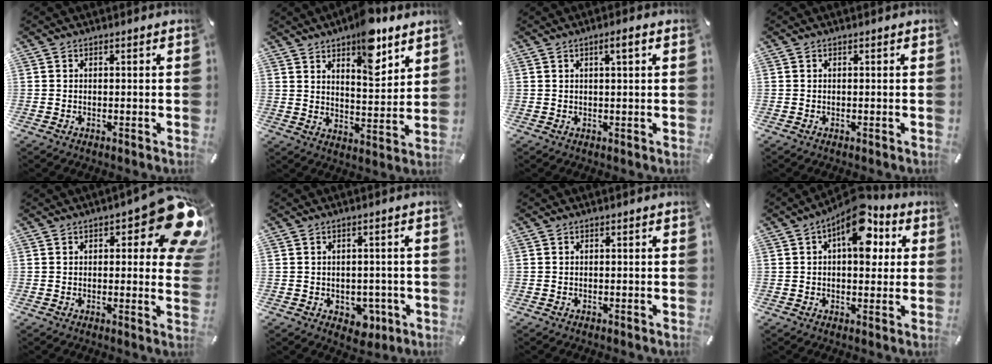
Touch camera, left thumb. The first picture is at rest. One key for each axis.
{"total": 11.7, "fx": 8.3, "fy": 4.8, "fz": 6.7, "tx": -0.084, "ty": -0.053, "tz": 0.141}
{"total": 2.8, "fx": 1.1, "fy": 0.3, "fz": 2.5, "tx": -0.050, "ty": 0.003, "tz": 0.016}
{"total": 0.0}
{"total": 15.2, "fx": 6.6, "fy": 5.5, "fz": 12.5, "tx": -0.149, "ty": -0.050, "tz": 0.108}
{"total": 4.2, "fx": -1.2, "fy": 3.5, "fz": 2.0, "tx": -0.010, "ty": -0.001, "tz": -0.022}
{"total": 0.0}
{"total": 13.1, "fx": 5.1, "fy": 6.8, "fz": 10.0, "tx": -0.130, "ty": -0.022, "tz": 0.085}